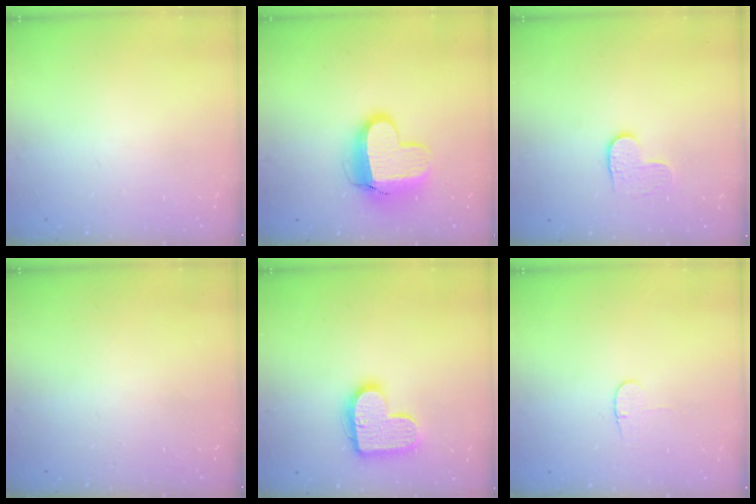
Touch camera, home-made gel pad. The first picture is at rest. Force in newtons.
{"total": 12.8, "press": 12.8, "slide": 1.3}
{"total": 4.0, "press": 3.9, "slide": 0.4}
{"total": 0.0}
{"total": 14.4, "press": 14.4, "slide": 0.7}
{"total": 3.7, "press": 3.6, "slide": 0.4}